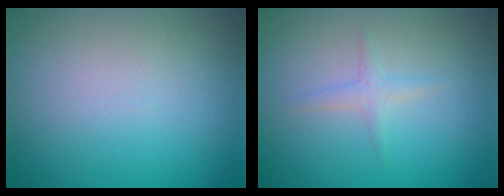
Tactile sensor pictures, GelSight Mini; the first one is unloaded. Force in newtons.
{"total": 1.1, "press": 1.1, "slide": 0.0}